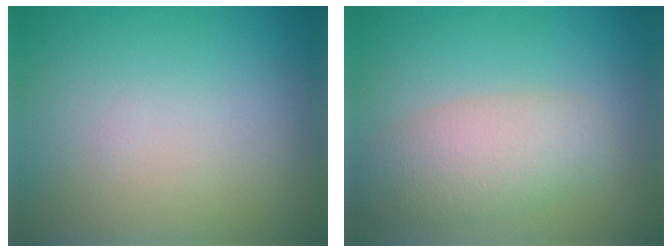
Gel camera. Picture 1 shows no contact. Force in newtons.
{"total": 4.2, "press": 4.2, "slide": 0.2}